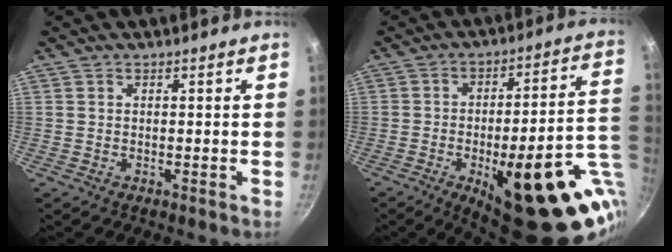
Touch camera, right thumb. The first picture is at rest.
{"total": 29.2, "force": [-9.0, 10.1, 25.9], "torque": [-0.292, 0.012, -0.113]}